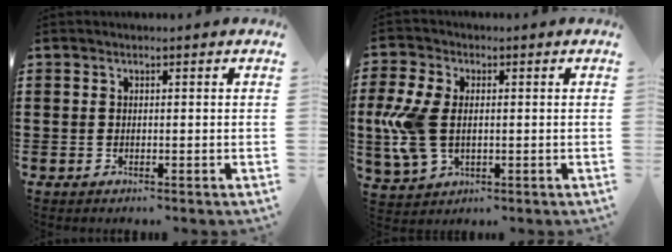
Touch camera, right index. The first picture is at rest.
{"total": 8.5, "force": [-0.2, 5.2, 6.6], "torque": [-0.181, -0.003, -0.013]}